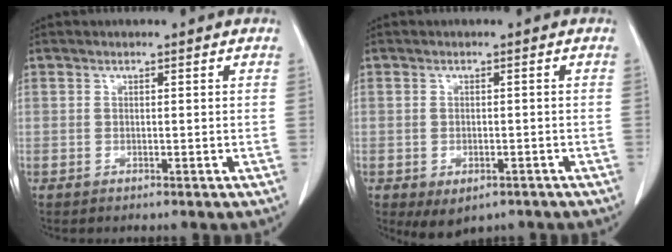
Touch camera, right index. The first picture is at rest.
{"total": 3.7, "force": [-2.1, 2.2, 2.2], "torque": [-0.031, -0.005, -0.017]}